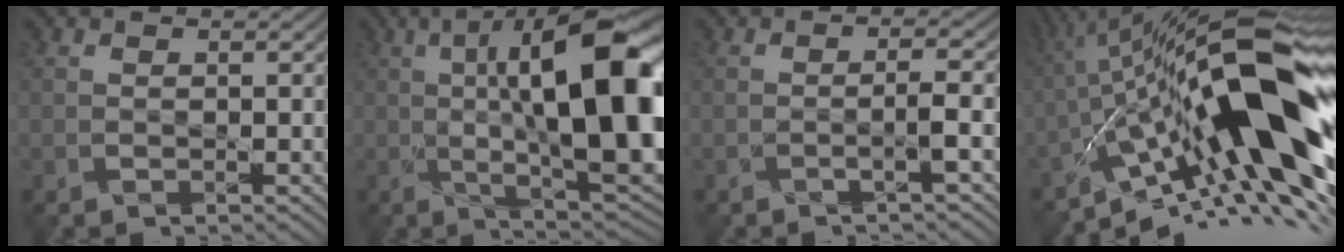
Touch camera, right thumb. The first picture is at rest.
{"total": 18.0, "force": [0.8, 6.1, 16.9], "torque": [-0.247, 0.017, 0.009]}
{"total": 2.0, "force": [-0.9, 0.1, 1.8], "torque": [-0.023, 0.010, -0.030]}
{"total": 17.7, "force": [-2.7, 5.1, 16.8], "torque": [-0.247, 0.031, -0.070]}